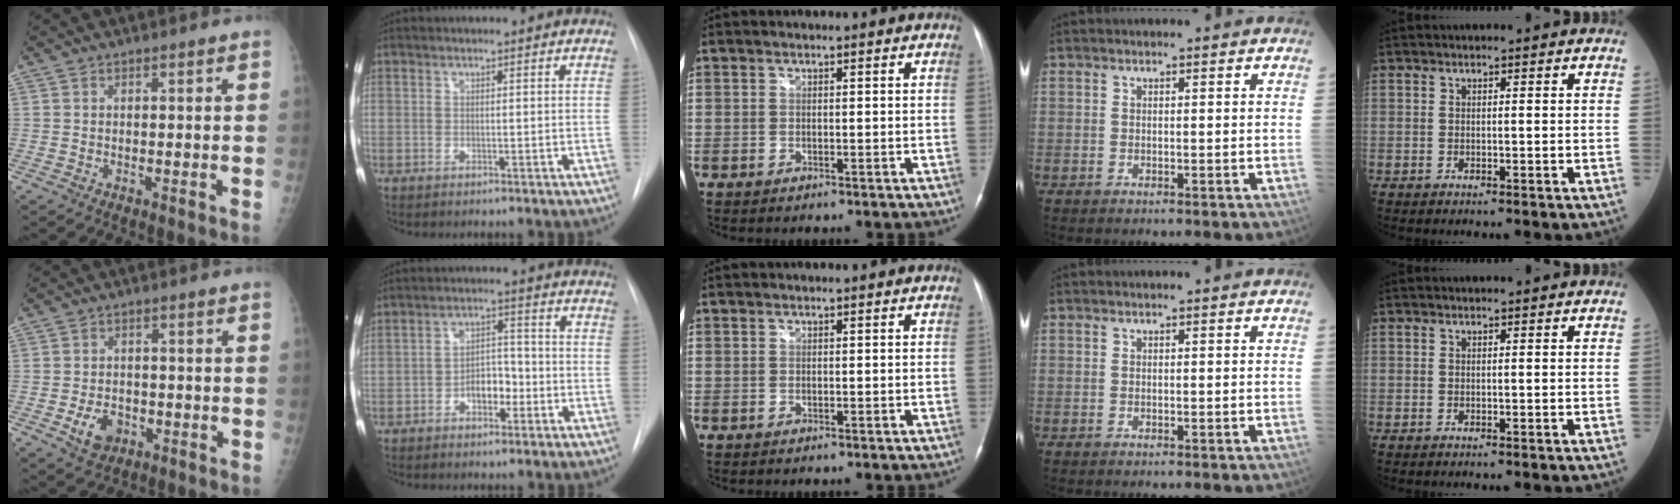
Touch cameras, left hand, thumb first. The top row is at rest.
{"thumb": {"total": 5.7, "force": [-2.3, 4.1, 3.3], "torque": [-0.045, 0.011, -0.033]}, "index": {"total": 4.9, "force": [-2.5, 2.7, 3.3], "torque": [-0.051, 0.014, -0.041]}}